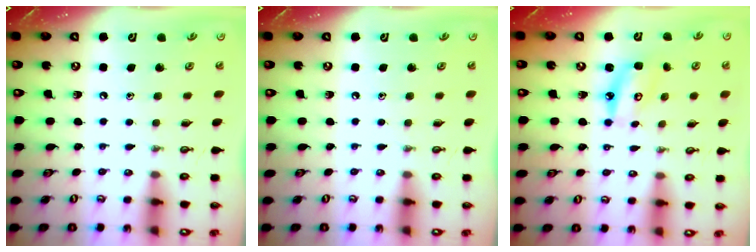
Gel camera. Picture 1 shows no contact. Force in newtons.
{"total": 0.0}
{"total": 6.5, "press": 6.5, "slide": 0.5}